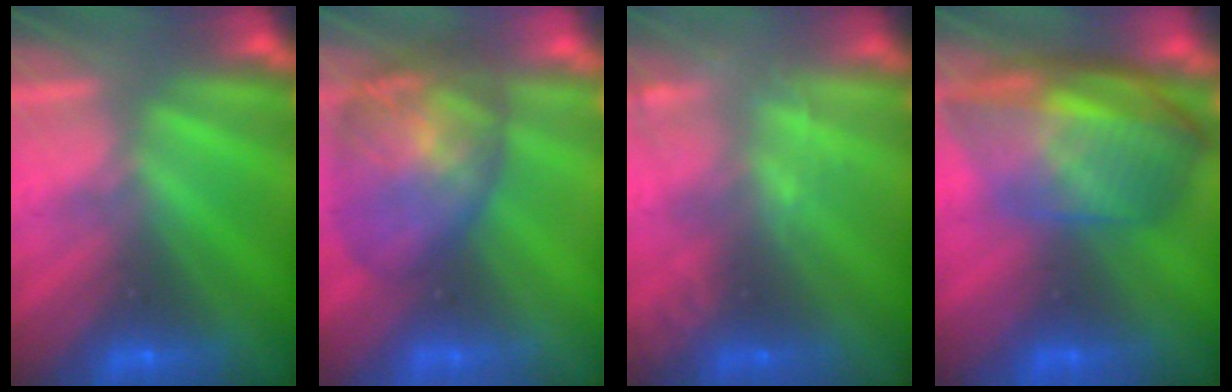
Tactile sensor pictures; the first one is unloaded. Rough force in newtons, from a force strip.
{"total": 7.7}
{"total": 2.1}
{"total": 7.3}